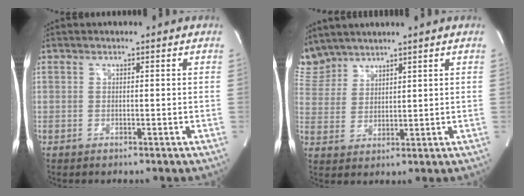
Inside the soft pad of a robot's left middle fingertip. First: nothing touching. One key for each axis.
{"total": 6.5, "fx": 6.2, "fy": 1.9, "fz": 0.1, "tx": -0.015, "ty": 0.014, "tz": 0.140}